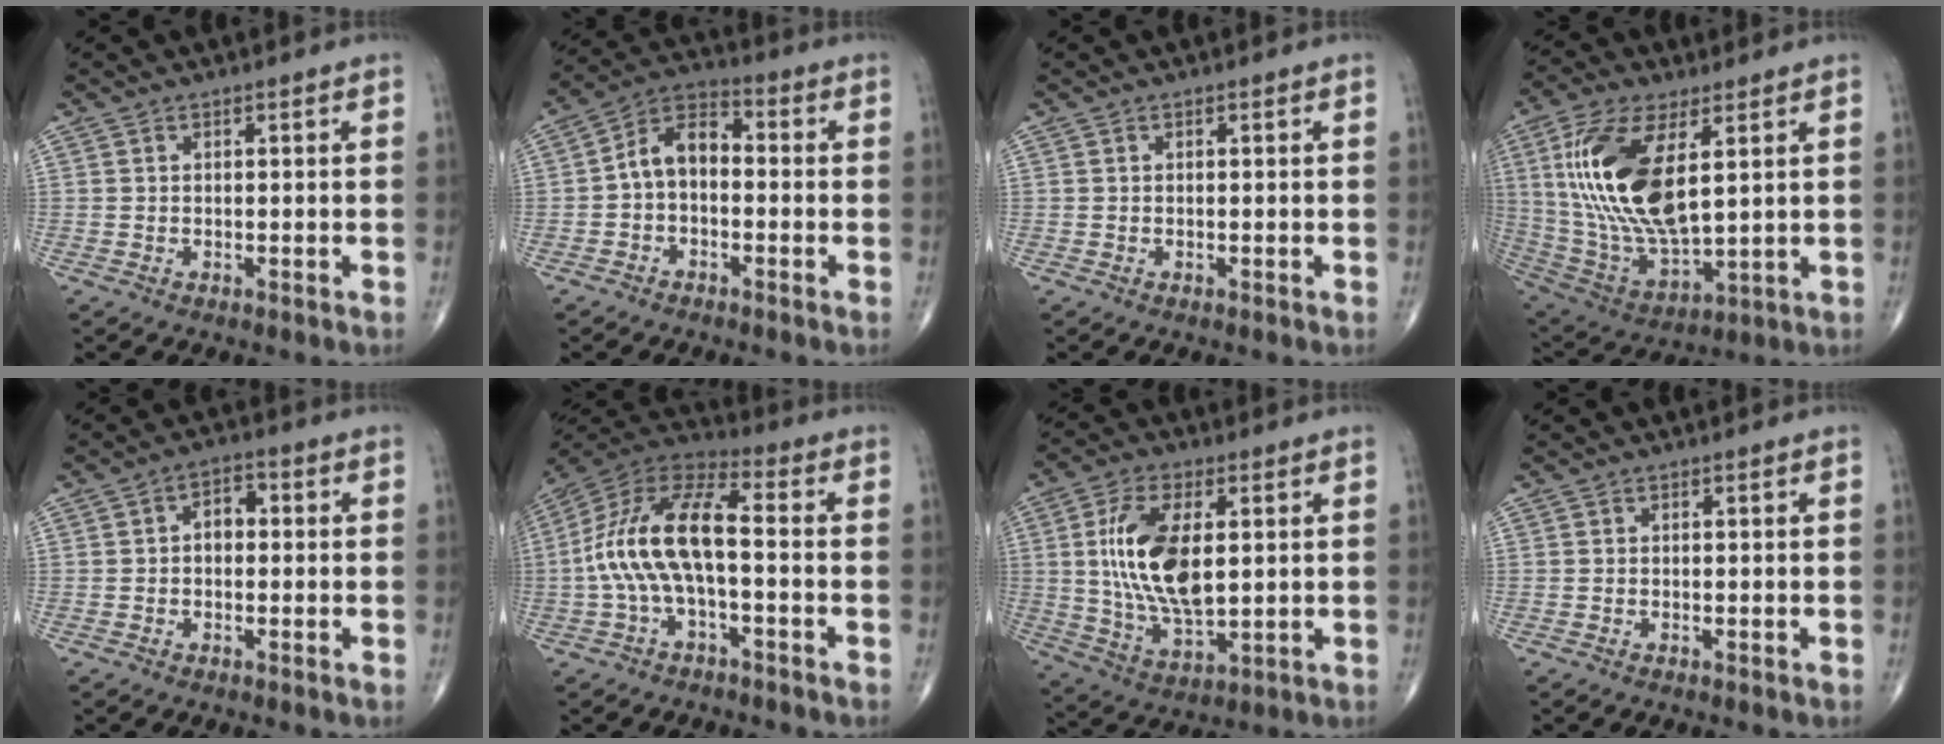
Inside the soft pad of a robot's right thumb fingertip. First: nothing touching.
{"total": 8.1, "force": [-0.8, 5.2, 6.1], "torque": [-0.092, 0.034, -0.031]}
{"total": 0.0}
{"total": 21.1, "force": [5.0, 9.4, 18.2], "torque": [-0.369, -0.025, 0.100]}
{"total": 4.0, "force": [0.0, 2.7, 3.0], "torque": [-0.029, 0.017, -0.010]}
{"total": 14.8, "force": [-1.6, 6.1, 13.4], "torque": [-0.278, 0.049, -0.038]}
{"total": 15.7, "force": [2.1, 7.5, 13.6], "torque": [-0.255, -0.016, 0.045]}
{"total": 0.0}